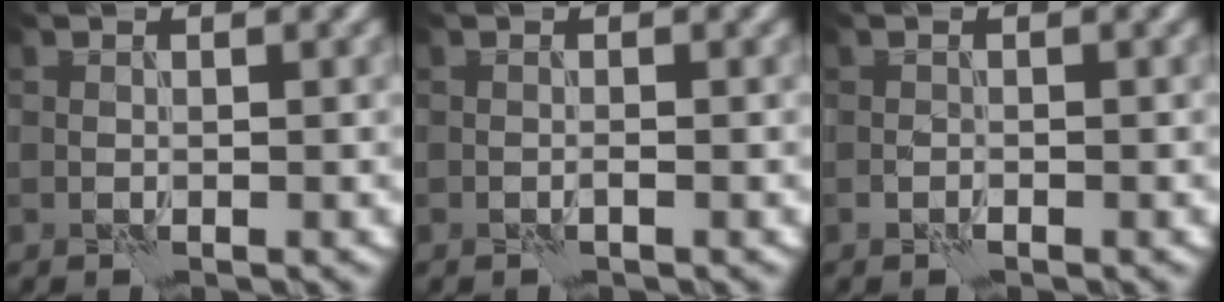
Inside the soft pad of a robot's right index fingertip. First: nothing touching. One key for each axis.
{"total": 0.0}
{"total": 0.9, "fx": -0.6, "fy": 0.3, "fz": 0.6, "tx": -0.012, "ty": 0.002, "tz": -0.013}